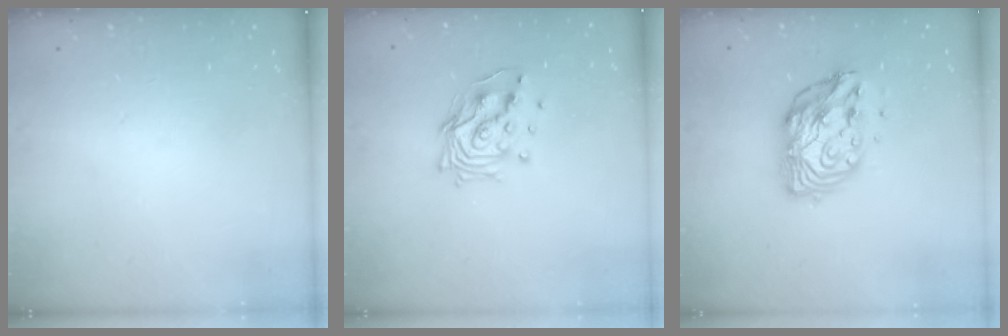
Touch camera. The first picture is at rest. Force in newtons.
{"total": 12.9, "press": 12.8, "slide": 1.1}
{"total": 12.6, "press": 12.6, "slide": 1.1}